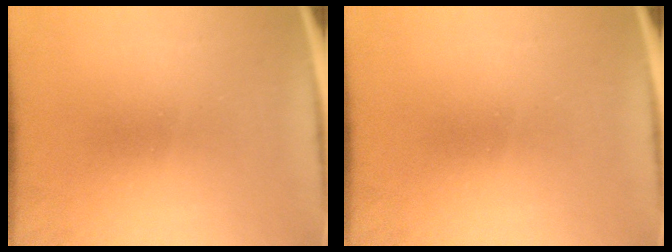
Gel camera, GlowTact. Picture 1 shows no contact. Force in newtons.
{"total": 0.0}